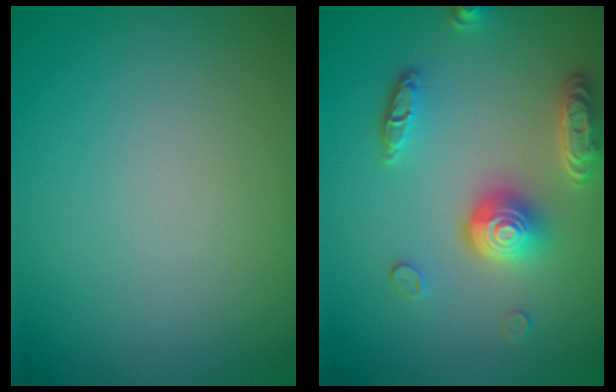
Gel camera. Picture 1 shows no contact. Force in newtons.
{"total": 5.0, "press": 3.7, "slide": 3.3}